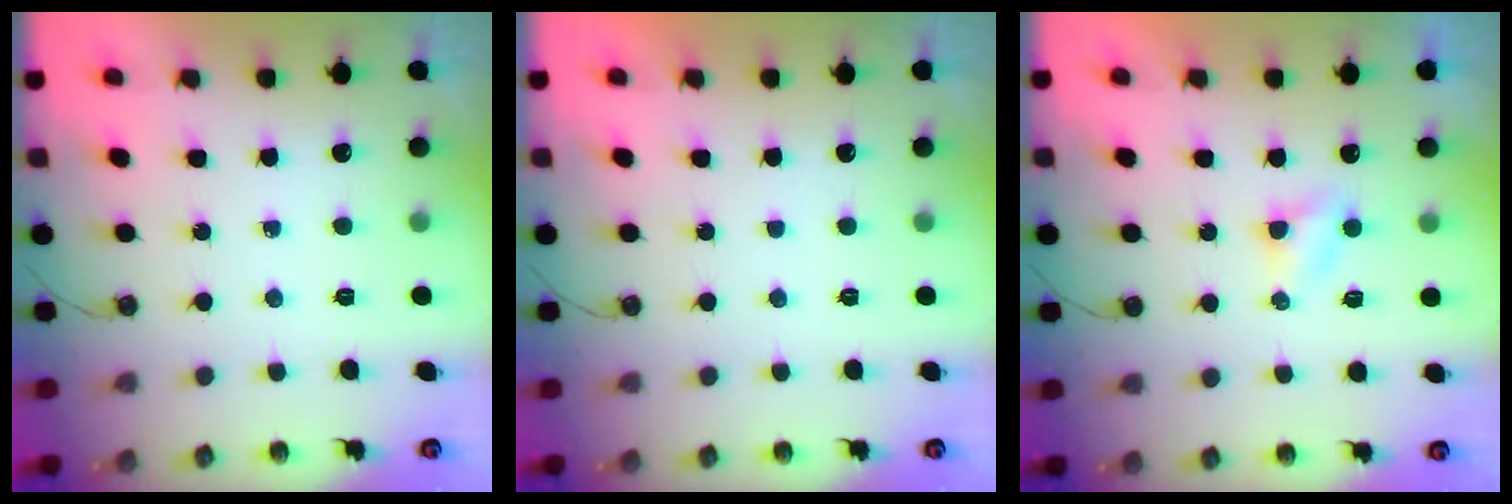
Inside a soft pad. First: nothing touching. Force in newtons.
{"total": 0.0}
{"total": 3.3, "press": 3.3, "slide": 0.4}